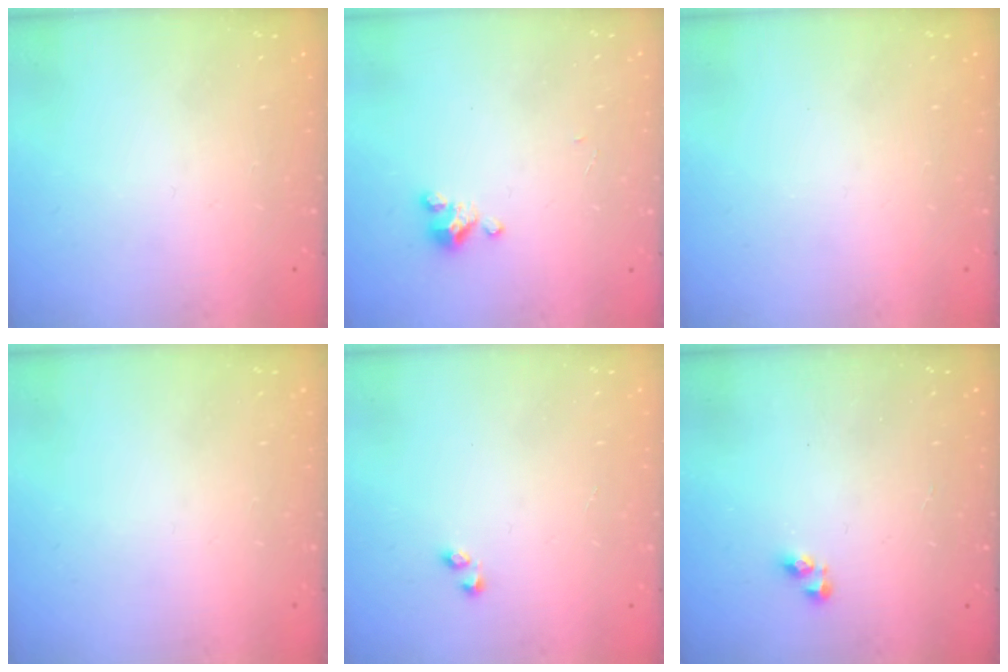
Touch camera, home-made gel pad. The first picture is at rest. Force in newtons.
{"total": 2.5, "press": 2.5, "slide": 0.3}
{"total": 0.0}
{"total": 0.0}
{"total": 0.9, "press": 0.8, "slide": 0.5}
{"total": 3.3, "press": 3.3, "slide": 0.4}